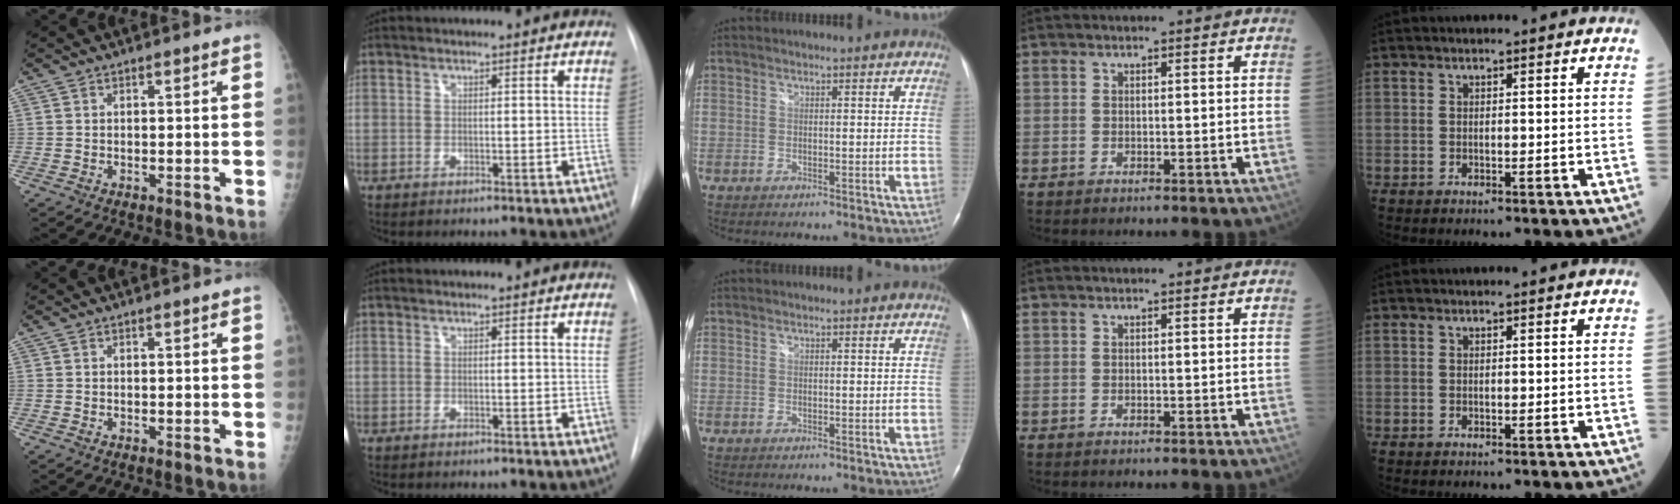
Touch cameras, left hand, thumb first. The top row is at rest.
{}